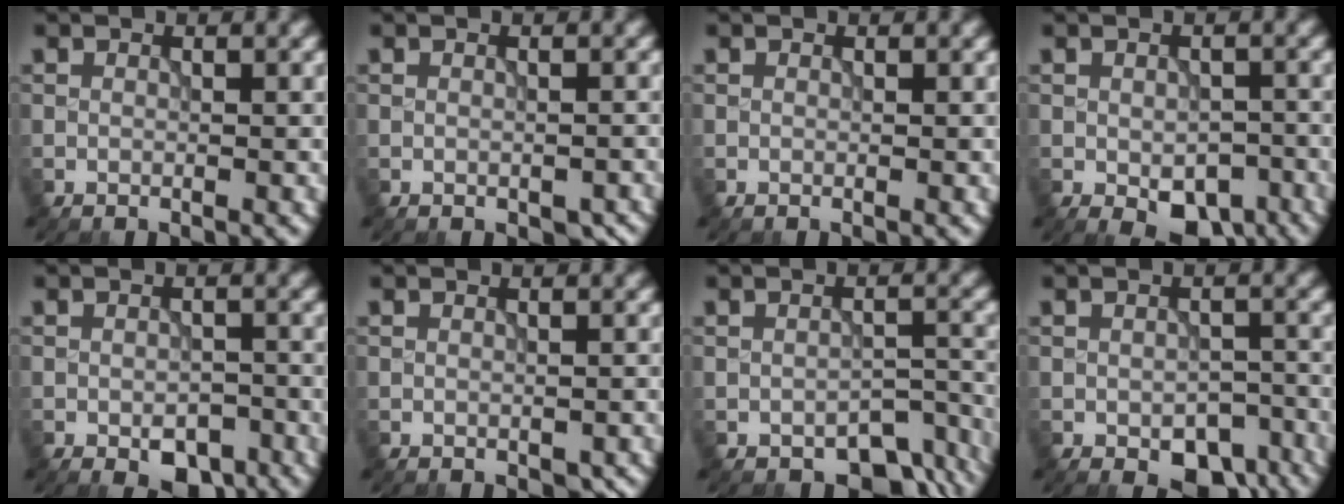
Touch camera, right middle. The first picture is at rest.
{"total": 1.6, "force": [-0.9, 1.0, 0.9], "torque": [-0.014, -0.008, -0.005]}
{"total": 0.0}
{"total": 5.5, "force": [-2.5, 3.1, 3.8], "torque": [-0.050, -0.018, -0.028]}
{"total": 3.8, "force": [-2.0, 2.1, 2.5], "torque": [-0.032, -0.006, -0.026]}
{"total": 1.3, "force": [-0.6, 0.8, 0.7], "torque": [-0.013, -0.008, -0.004]}
{"total": 4.9, "force": [-3.5, 2.6, 2.3], "torque": [-0.020, -0.017, -0.038]}
{"total": 4.9, "force": [-2.7, 2.7, 3.0], "torque": [-0.036, -0.014, -0.029]}